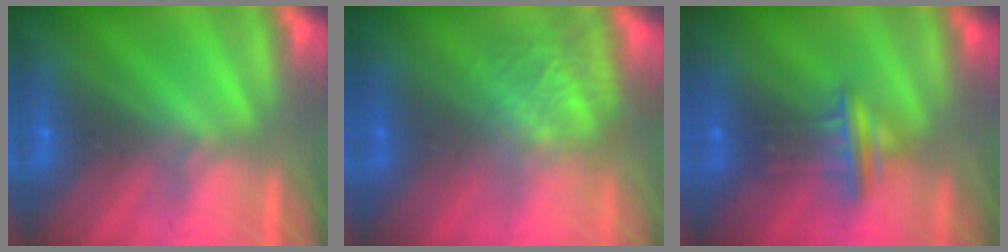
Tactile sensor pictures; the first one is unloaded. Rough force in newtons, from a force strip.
{"total": 4.9}
{"total": 3.0}